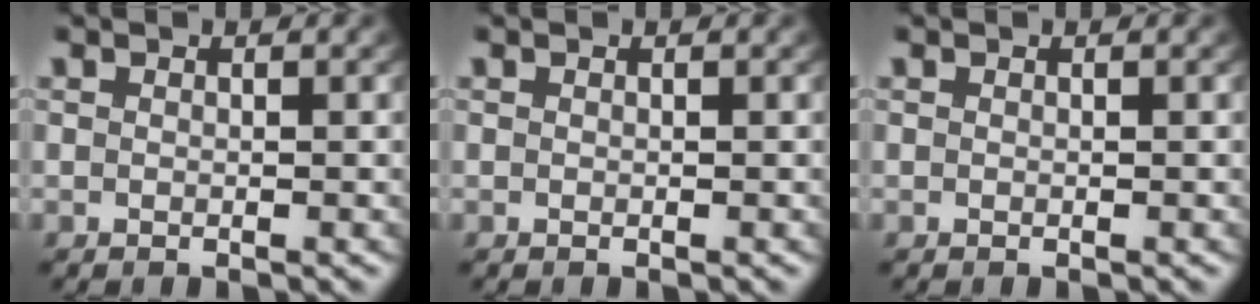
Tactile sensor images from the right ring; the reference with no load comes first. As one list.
[{"total": 0.0}, {"total": 0.0}]